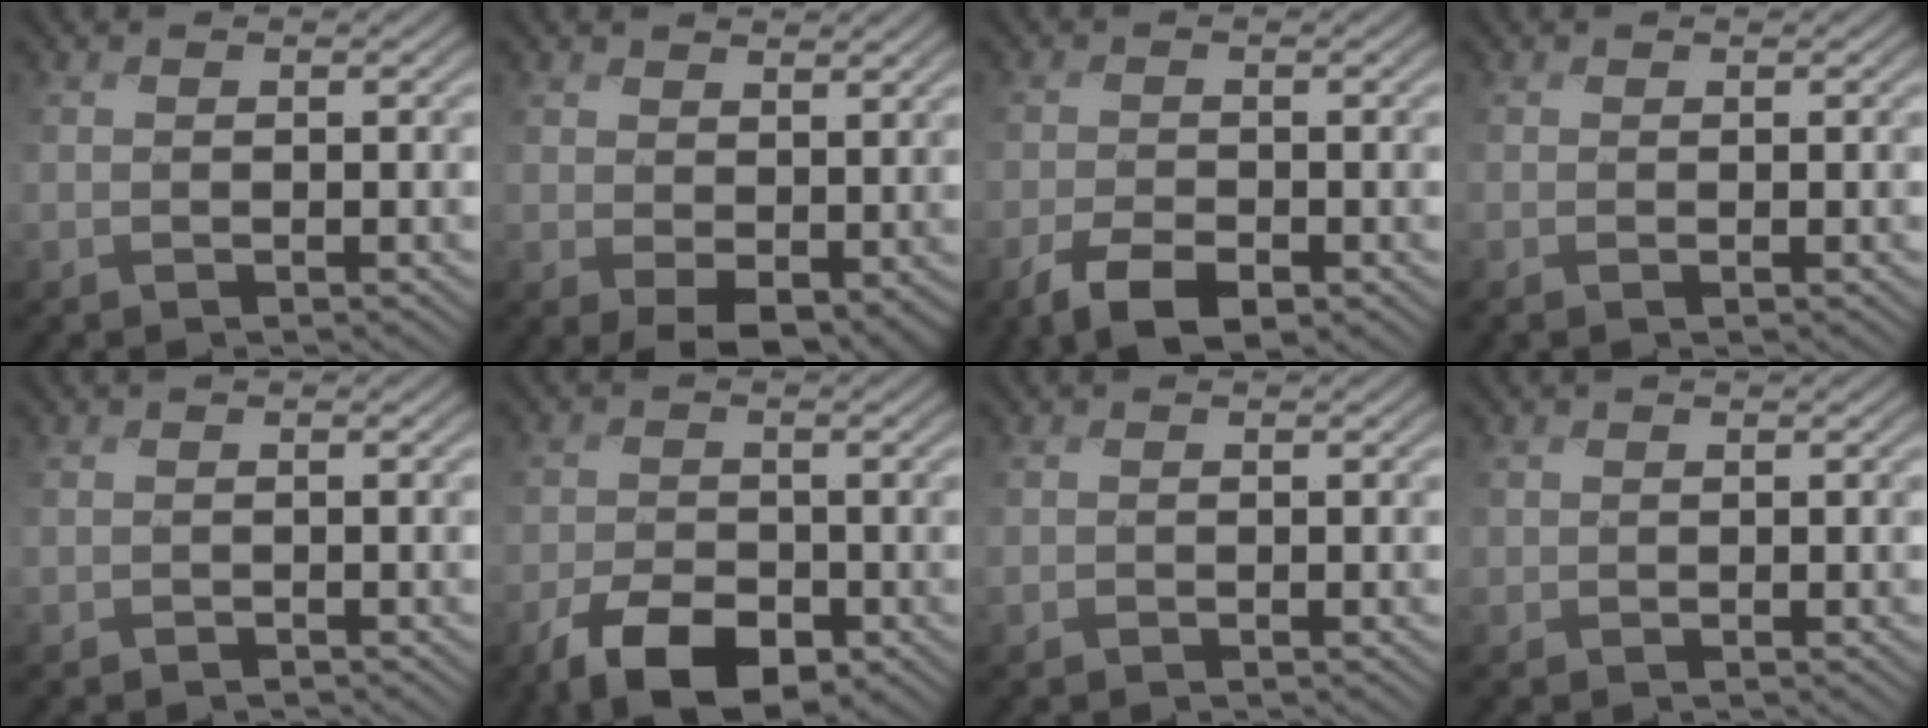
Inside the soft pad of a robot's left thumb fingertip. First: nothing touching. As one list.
[{"total": 4.3, "force": [0.9, 2.9, 3.0], "torque": [-0.063, -0.019, 0.026]}, {"total": 4.3, "force": [-2.6, 1.9, 2.9], "torque": [-0.056, -0.005, -0.051]}, {"total": 0.0}, {"total": 0.8, "force": [-0.7, 0.4, 0.0], "torque": [0.005, -0.003, -0.017]}, {"total": 6.8, "force": [-3.8, 3.8, 4.1], "torque": [-0.076, -0.010, -0.065]}, {"total": 0.8, "force": [-0.5, 0.6, 0.1], "torque": [0.001, -0.003, -0.014]}, {"total": 0.9, "force": [0.1, 0.9, -0.1], "torque": [-0.002, -0.002, -0.001]}]